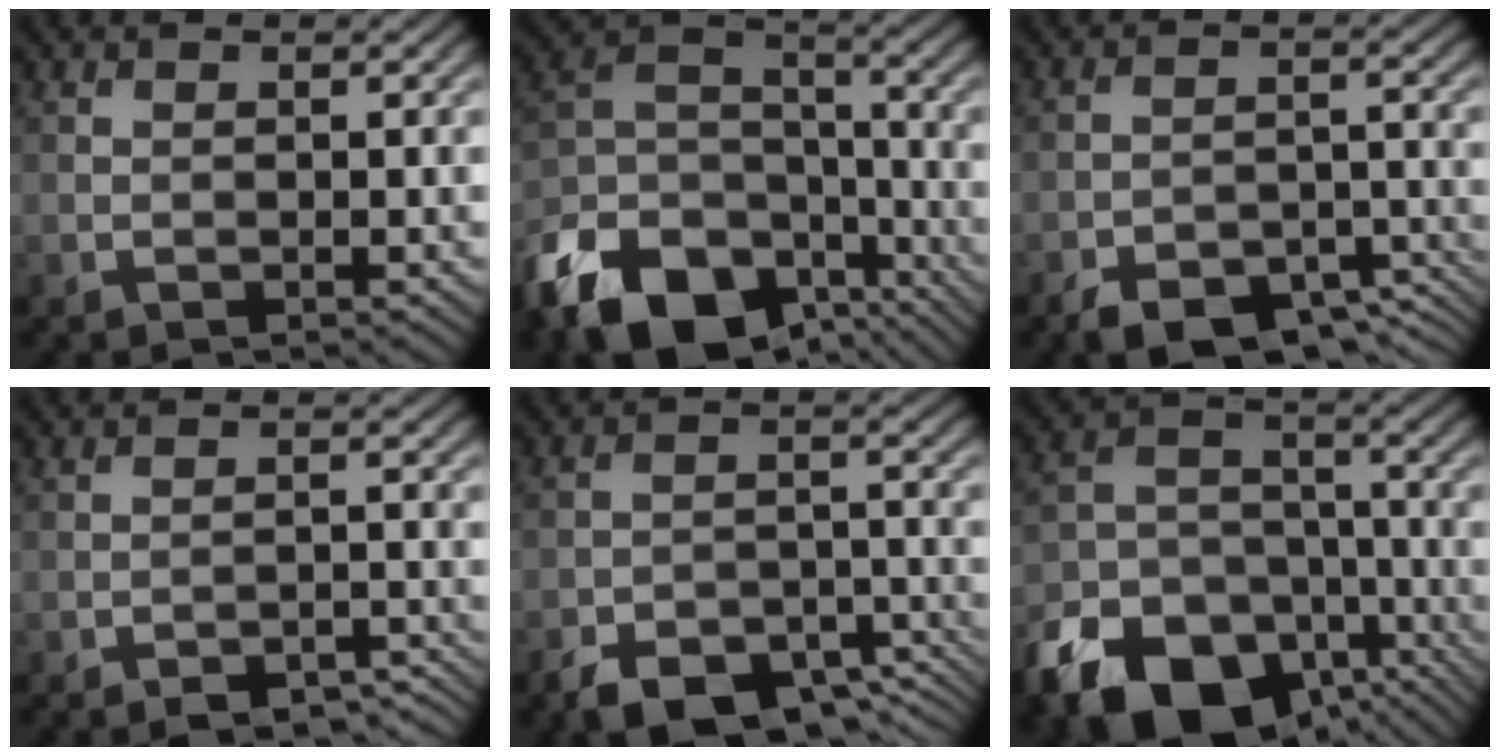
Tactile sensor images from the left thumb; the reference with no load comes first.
{"total": 17.1, "force": [-11.2, 9.8, 8.5], "torque": [-0.225, -0.043, -0.194]}
{"total": 8.1, "force": [-5.8, 3.6, 4.4], "torque": [-0.064, -0.008, -0.097]}
{"total": 4.6, "force": [-3.8, 1.6, 2.0], "torque": [-0.027, 0.010, -0.047]}
{"total": 9.1, "force": [-6.4, 4.3, 4.8], "torque": [-0.076, -0.013, -0.108]}
{"total": 17.2, "force": [-10.3, 10.7, 8.5], "torque": [-0.197, -0.053, -0.170]}